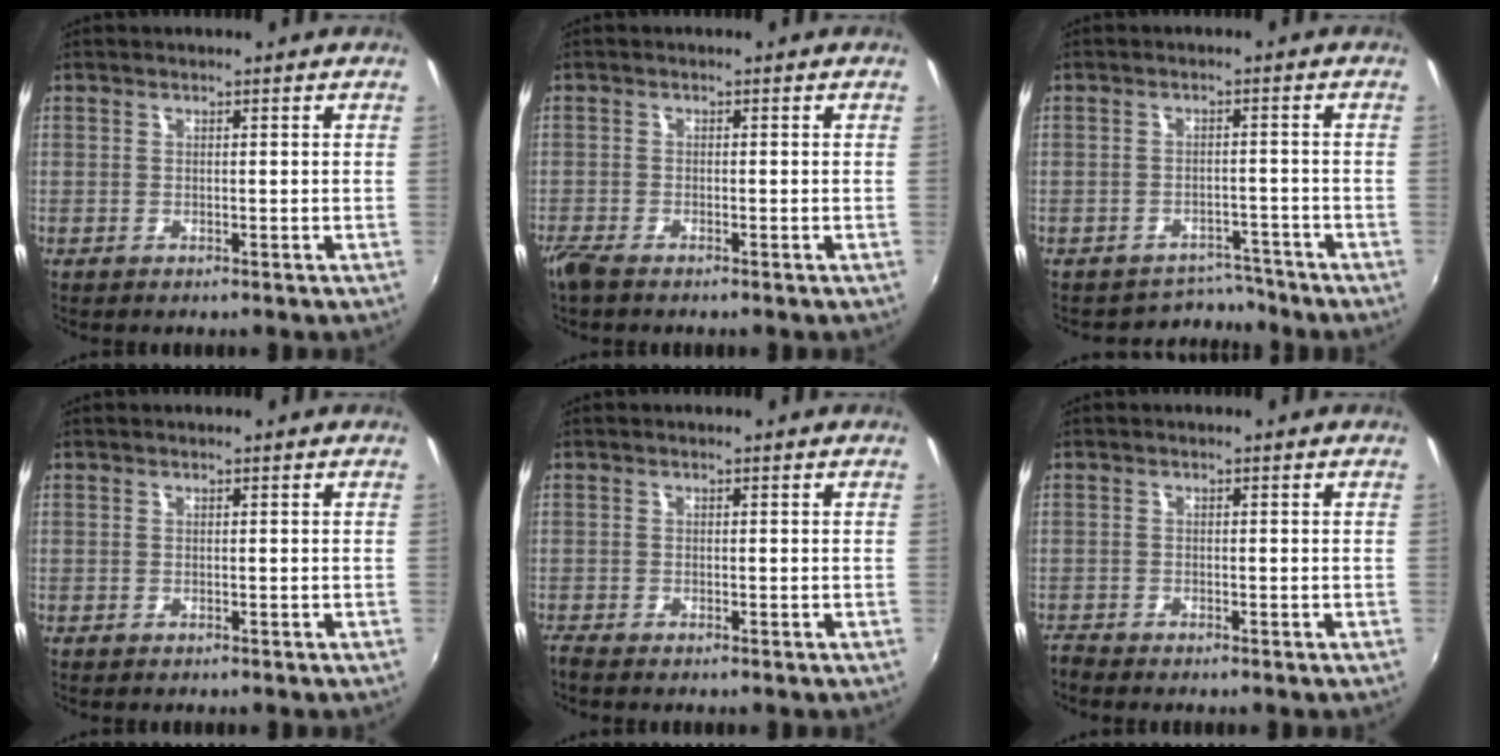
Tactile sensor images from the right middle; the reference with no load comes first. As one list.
[{"total": 2.9, "force": [-2.4, 0.7, 1.5], "torque": [-0.040, -0.011, -0.050]}, {"total": 4.6, "force": [-4.2, 1.6, -1.1], "torque": [0.021, 0.013, -0.061]}, {"total": 0.0}, {"total": 1.2, "force": [-1.1, 0.0, 0.4], "torque": [-0.012, -0.007, -0.023]}, {"total": 1.9, "force": [-1.9, 0.2, 0.2], "torque": [-0.011, -0.012, -0.041]}]